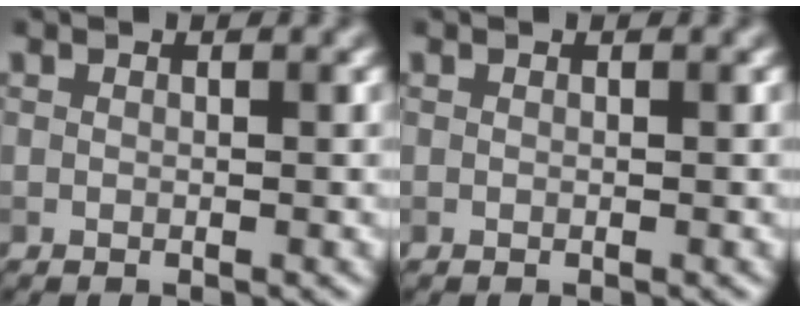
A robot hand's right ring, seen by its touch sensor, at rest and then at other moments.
{"total": 0.0}